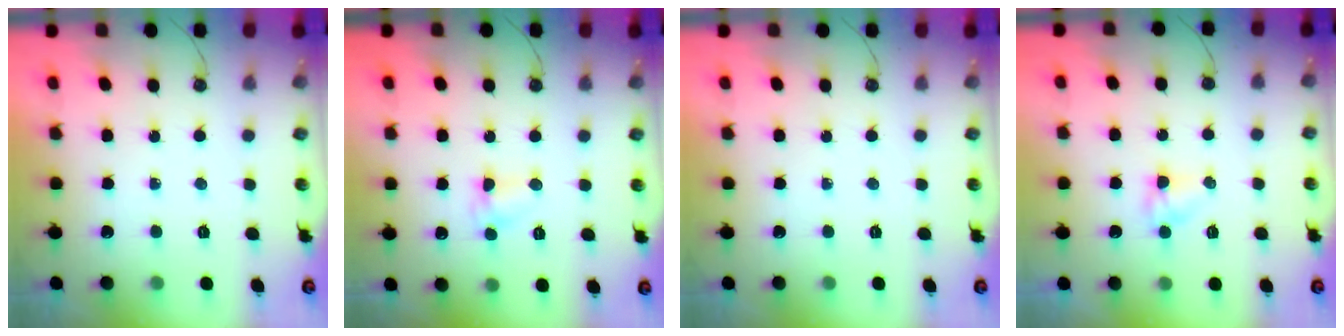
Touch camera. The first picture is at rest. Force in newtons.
{"total": 6.3, "press": 6.3, "slide": 0.7}
{"total": 0.0}
{"total": 2.8, "press": 2.8, "slide": 0.2}